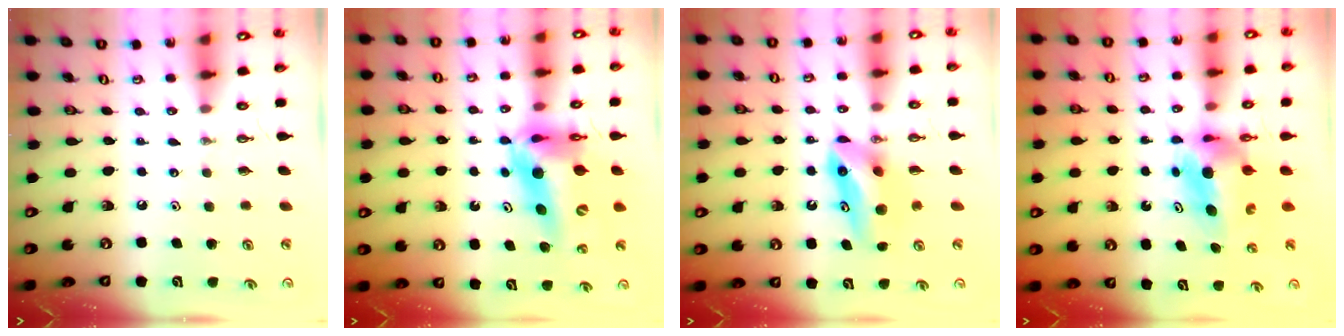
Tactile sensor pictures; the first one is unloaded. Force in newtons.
{"total": 16.1, "press": 16.1, "slide": 1.4}
{"total": 9.0, "press": 8.2, "slide": 3.9}
{"total": 6.0, "press": 5.9, "slide": 0.7}